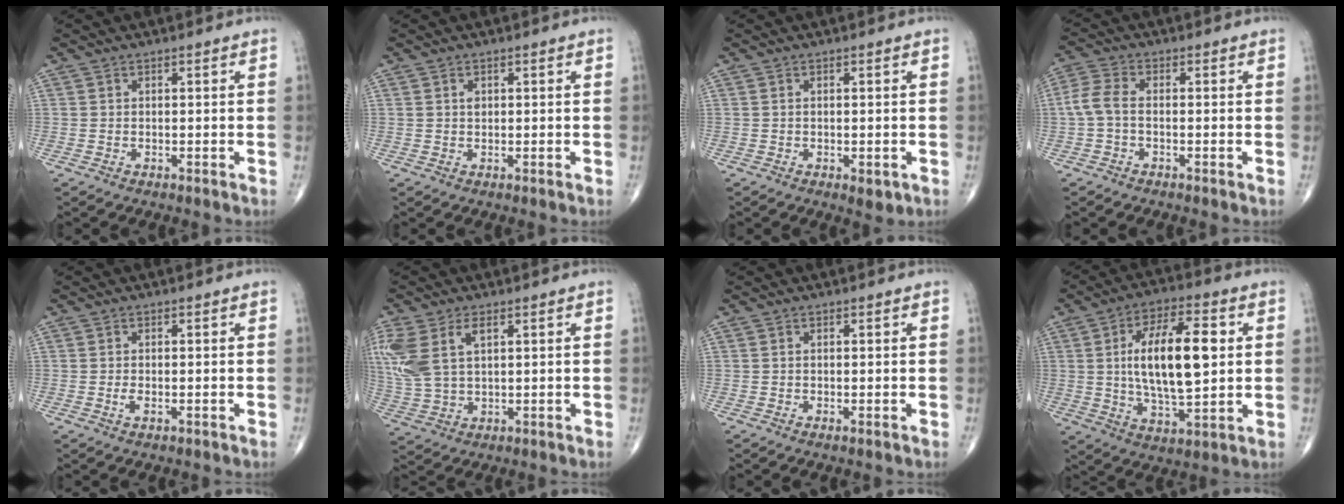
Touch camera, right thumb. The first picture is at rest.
{"total": 1.0, "force": [0.3, 0.7, 0.6], "torque": [-0.006, 0.000, 0.005]}
{"total": 2.6, "force": [-0.8, 1.2, 2.1], "torque": [-0.022, -0.001, -0.006]}
{"total": 4.5, "force": [-0.7, 2.5, 3.7], "torque": [-0.089, 0.012, -0.025]}
{"total": 1.3, "force": [-0.3, 0.5, 1.2], "torque": [-0.024, -0.003, -0.006]}
{"total": 12.5, "force": [4.1, 7.0, 9.4], "torque": [-0.237, 0.002, 0.093]}
{"total": 0.0}
{"total": 17.5, "force": [2.4, 7.1, 15.9], "torque": [-0.261, -0.001, 0.041]}